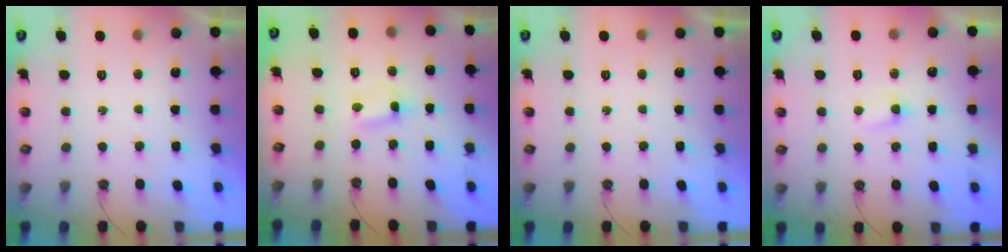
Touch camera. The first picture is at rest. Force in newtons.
{"total": 0.6, "press": 0.4, "slide": 0.4}
{"total": 0.0}
{"total": 2.7, "press": 2.7, "slide": 0.4}